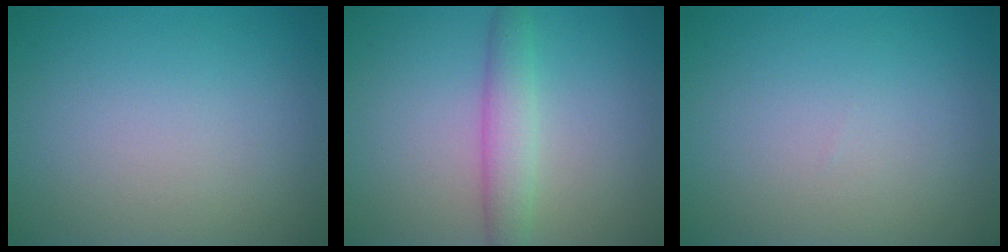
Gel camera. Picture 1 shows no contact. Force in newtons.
{"total": 2.9, "press": 2.9, "slide": 0.1}
{"total": 0.0}